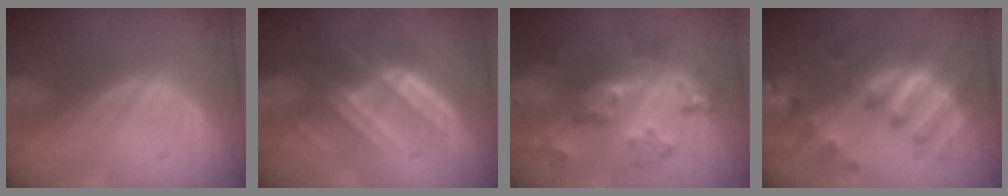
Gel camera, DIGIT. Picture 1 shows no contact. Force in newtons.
{"total": 6.8, "press": 6.7, "slide": 1.0}
{"total": 8.2, "press": 7.7, "slide": 2.6}
{"total": 8.7, "press": 8.7, "slide": 0.4}